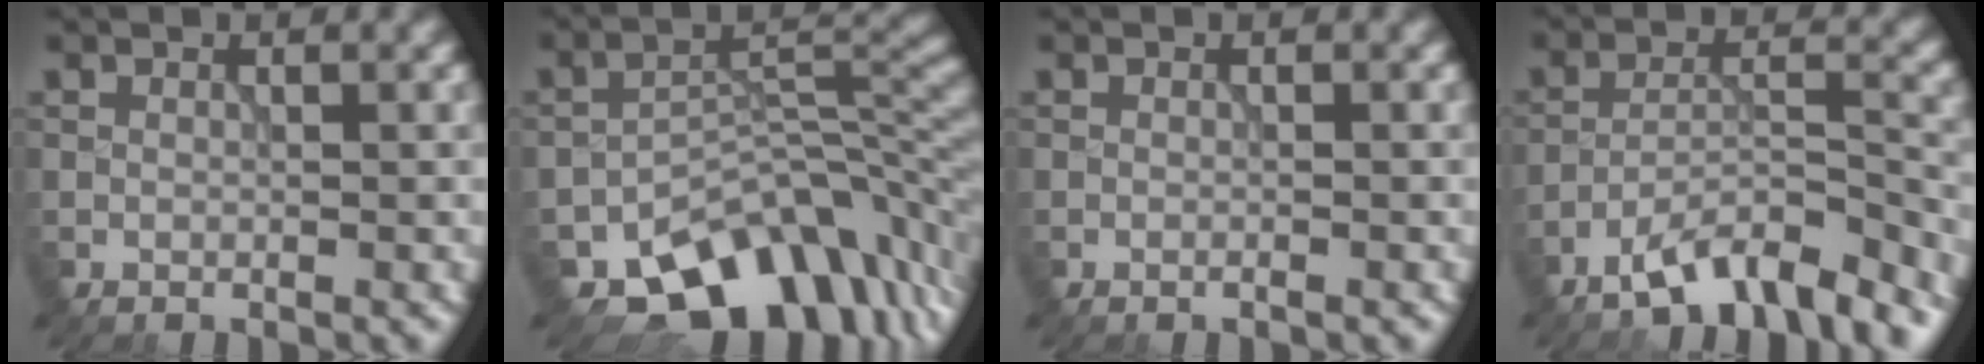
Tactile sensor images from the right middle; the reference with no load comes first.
{"total": 12.1, "force": [-7.8, 6.5, 6.6], "torque": [-0.086, -0.012, -0.132]}
{"total": 0.5, "force": [-0.3, 0.0, 0.4], "torque": [-0.006, -0.002, -0.007]}
{"total": 6.9, "force": [-5.5, 1.3, 3.9], "torque": [-0.062, 0.002, -0.097]}